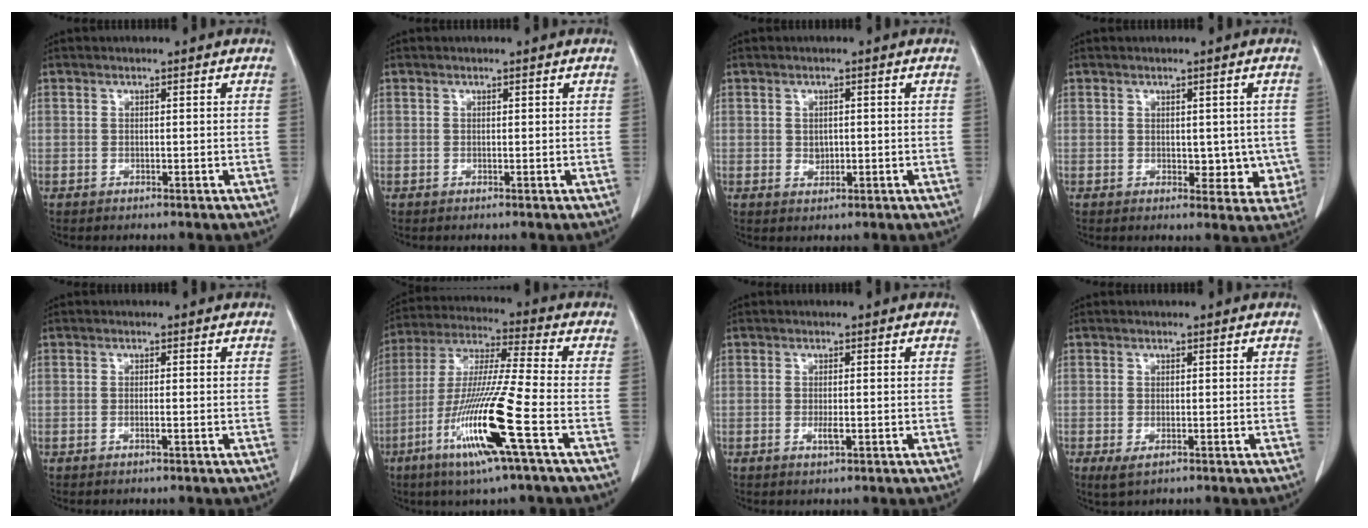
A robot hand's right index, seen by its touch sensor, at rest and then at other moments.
{"total": 0.0}
{"total": 1.6, "force": [0.0, 1.3, 1.0], "torque": [-0.018, -0.001, 0.004]}
{"total": 5.1, "force": [-0.2, 3.2, 3.9], "torque": [-0.027, -0.002, 0.004]}
{"total": 0.7, "force": [-0.3, -0.1, 0.6], "torque": [-0.014, -0.001, -0.005]}
{"total": 16.0, "force": [-6.4, -0.9, 14.7], "torque": [-0.305, -0.023, -0.124]}
{"total": 1.5, "force": [-0.4, 0.3, 1.4], "torque": [-0.028, -0.004, -0.006]}
{"total": 2.0, "force": [-0.8, 1.0, 1.5], "torque": [-0.027, -0.003, -0.007]}